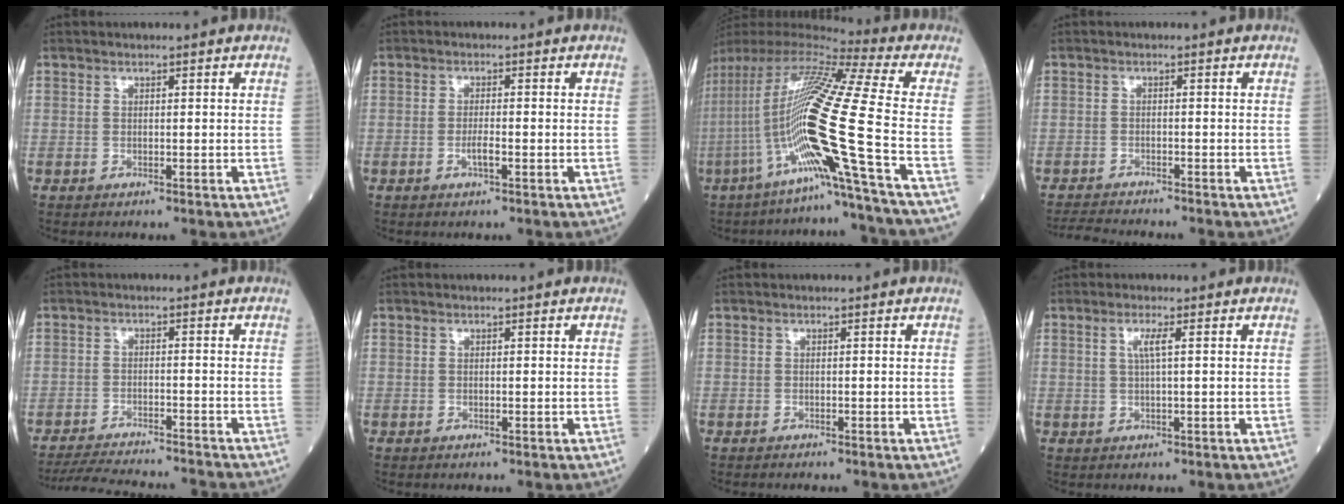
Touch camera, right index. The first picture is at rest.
{"total": 2.1, "force": [-0.8, 0.2, 1.9], "torque": [-0.035, -0.001, -0.015]}
{"total": 22.5, "force": [-7.8, -2.4, 20.9], "torque": [-0.420, -0.021, -0.159]}
{"total": 4.1, "force": [-4.0, -0.1, 0.8], "torque": [-0.013, -0.021, -0.068]}
{"total": 11.8, "force": [-11.3, 0.9, 3.5], "torque": [-0.054, -0.008, -0.163]}
{"total": 0.0}
{"total": 0.6, "force": [-0.5, 0.1, 0.2], "torque": [-0.006, -0.002, -0.010]}
{"total": 2.2, "force": [0.6, -0.2, 2.1], "torque": [-0.046, 0.002, 0.010]}